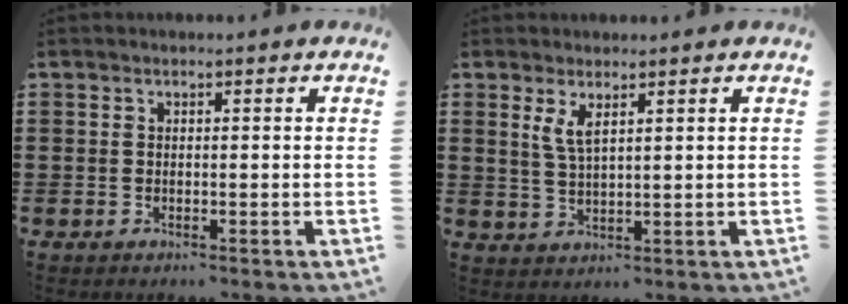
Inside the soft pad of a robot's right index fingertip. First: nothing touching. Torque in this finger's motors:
{"motor_torque": [0.47, 0.05, 0.33, 0.10]}